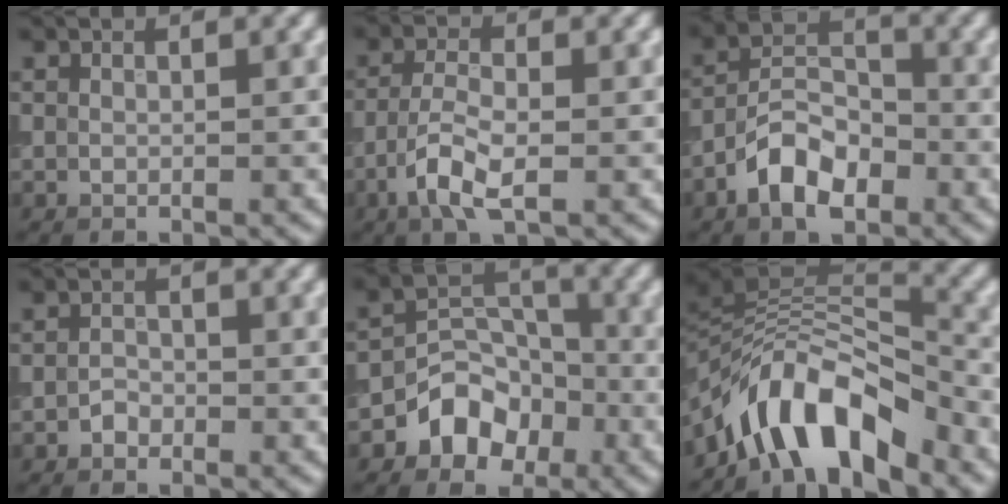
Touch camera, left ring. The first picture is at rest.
{"total": 4.0, "force": [-1.8, 1.4, 3.3], "torque": [-0.072, 0.000, -0.043]}
{"total": 5.4, "force": [-3.0, 2.9, 3.5], "torque": [-0.054, 0.008, -0.064]}
{"total": 1.0, "force": [-0.7, 0.7, 0.3], "torque": [-0.005, 0.000, -0.017]}
{"total": 4.6, "force": [-2.6, 3.3, 2.0], "torque": [-0.020, 0.005, -0.050]}
{"total": 8.3, "force": [-5.7, 3.2, 5.2], "torque": [-0.064, 0.010, -0.112]}